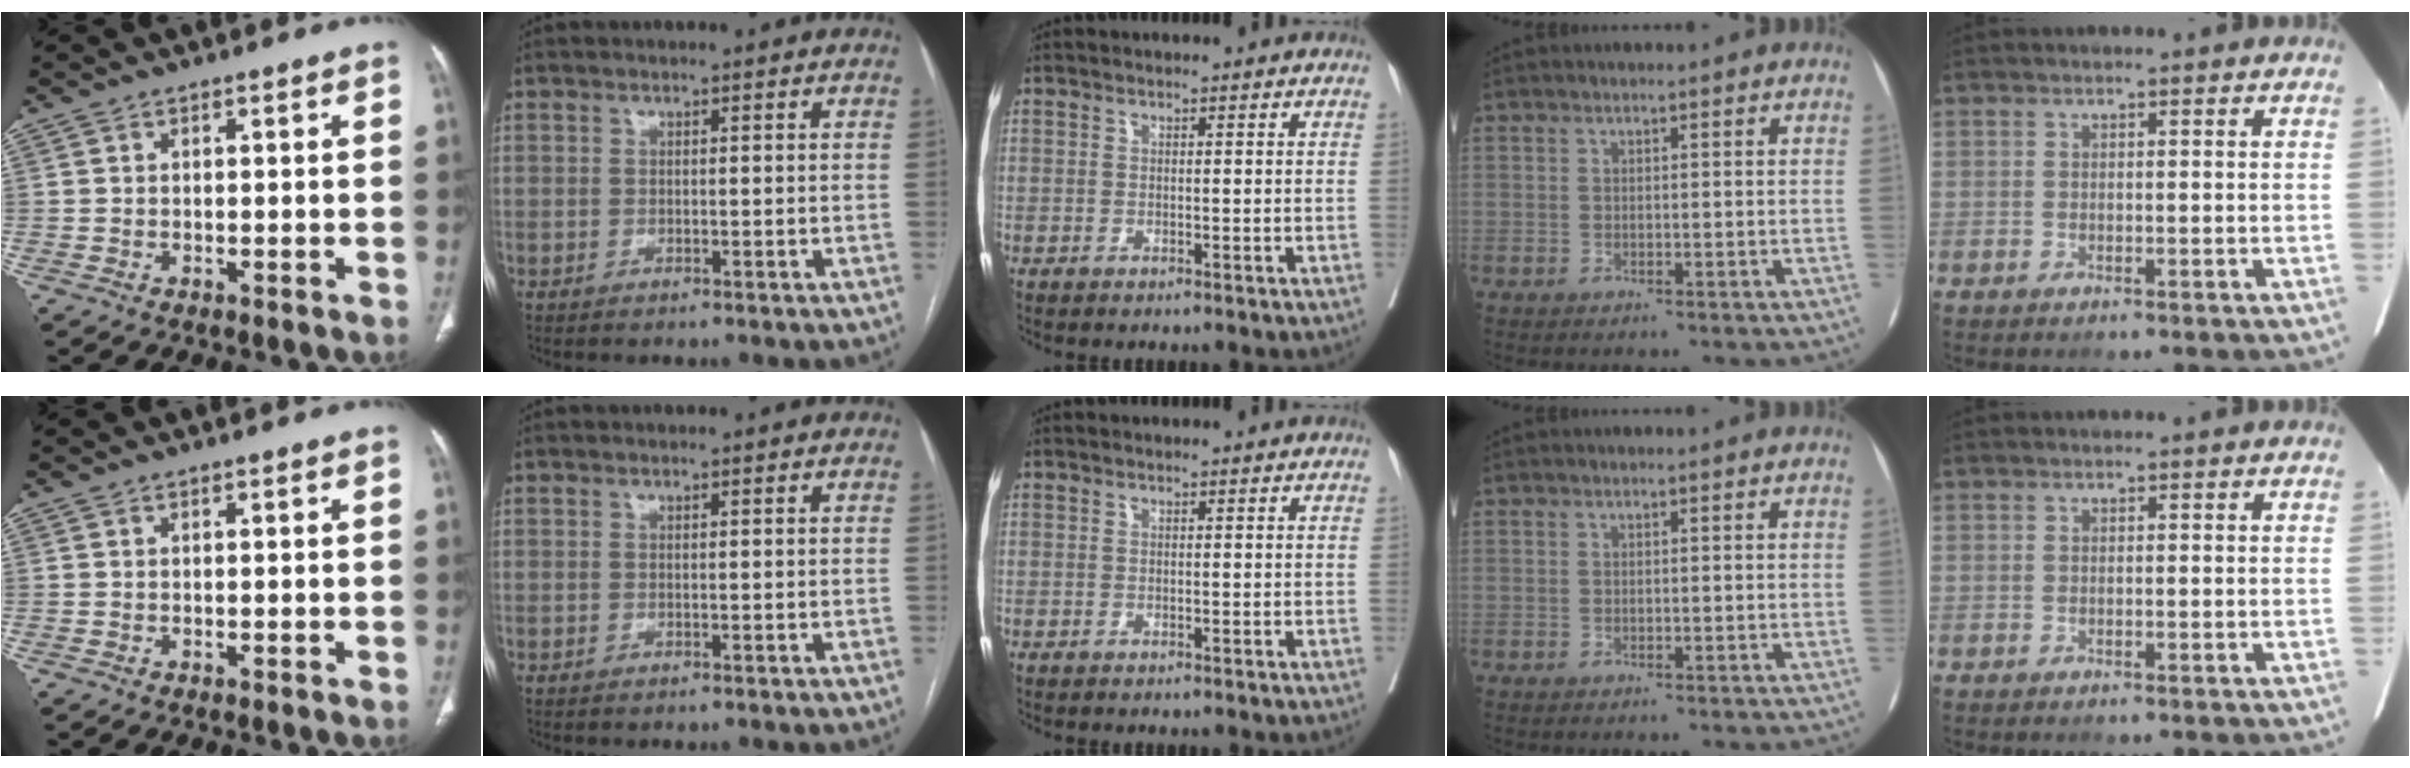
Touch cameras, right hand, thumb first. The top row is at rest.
{}